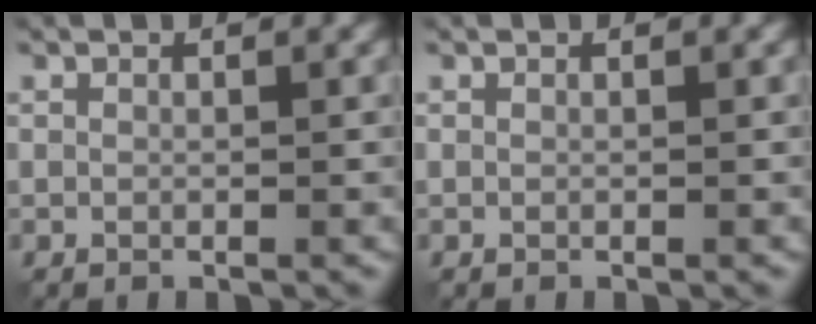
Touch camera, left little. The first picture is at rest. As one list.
[{"total": 0.0}]